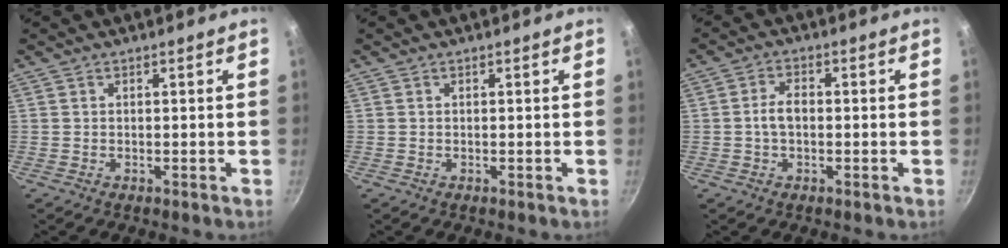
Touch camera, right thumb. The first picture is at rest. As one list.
[{"total": 0.0}, {"total": 3.9, "force": [-0.3, 2.4, 3.1], "torque": [-0.055, 0.016, -0.010]}]